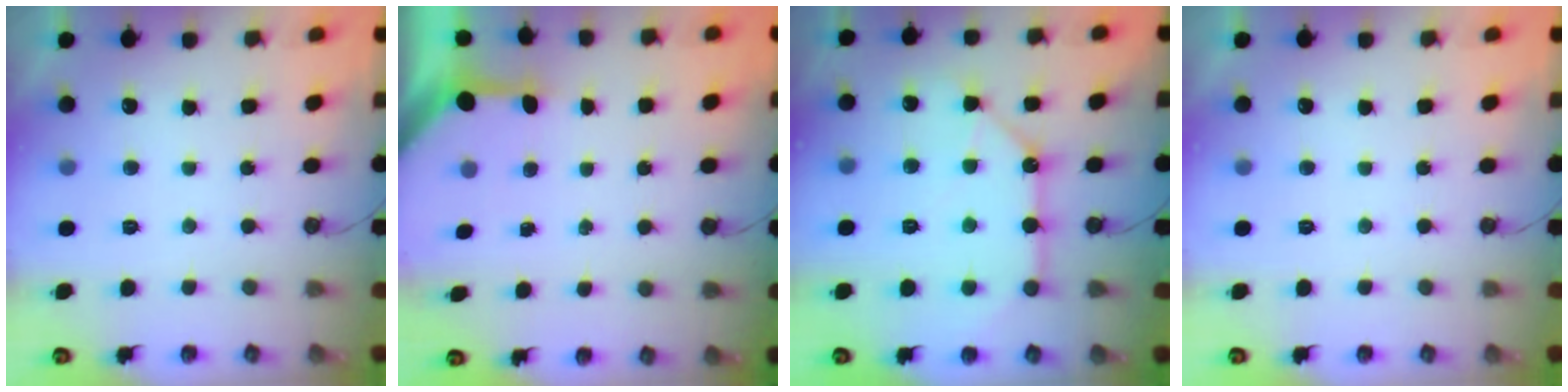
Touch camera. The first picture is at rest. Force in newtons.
{"total": 3.4, "press": 3.4, "slide": 0.4}
{"total": 12.5, "press": 12.5, "slide": 0.9}
{"total": 0.0}